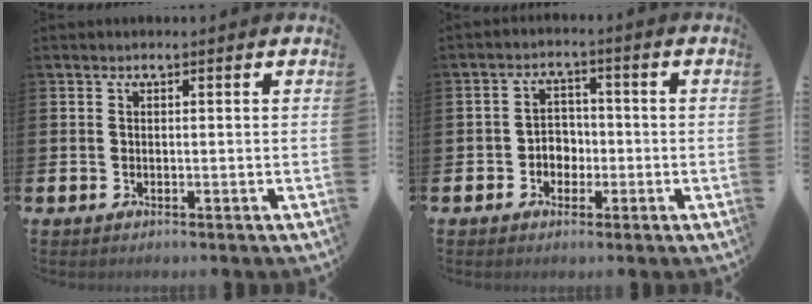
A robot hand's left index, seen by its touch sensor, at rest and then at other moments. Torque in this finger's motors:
{"motor_torque": [0.04, 0.00, 0.09, 0.05]}